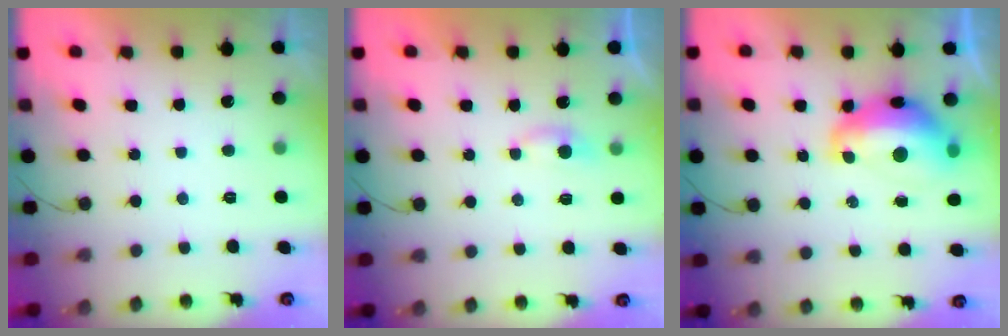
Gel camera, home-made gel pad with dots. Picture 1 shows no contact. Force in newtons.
{"total": 2.7, "press": 2.6, "slide": 0.5}
{"total": 13.1, "press": 13.0, "slide": 1.1}